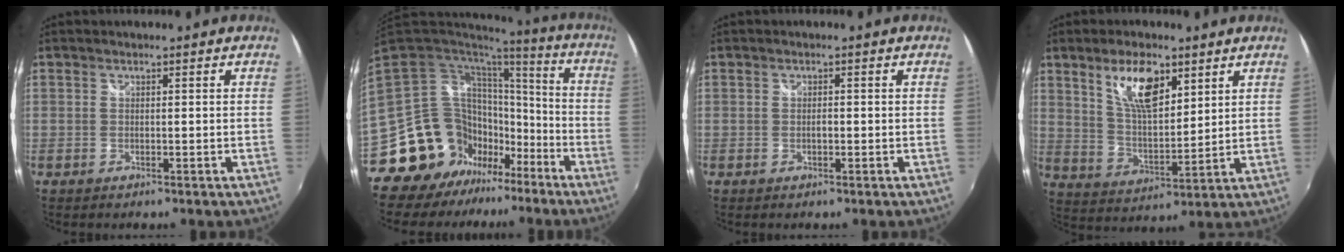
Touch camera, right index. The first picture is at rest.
{"total": 18.2, "force": [-12.5, 12.4, 4.8], "torque": [-0.116, 0.037, -0.209]}
{"total": 0.7, "force": [-0.2, 0.5, 0.4], "torque": [-0.008, 0.000, -0.003]}
{"total": 11.2, "force": [6.1, 4.5, 8.2], "torque": [-0.143, 0.006, 0.120]}